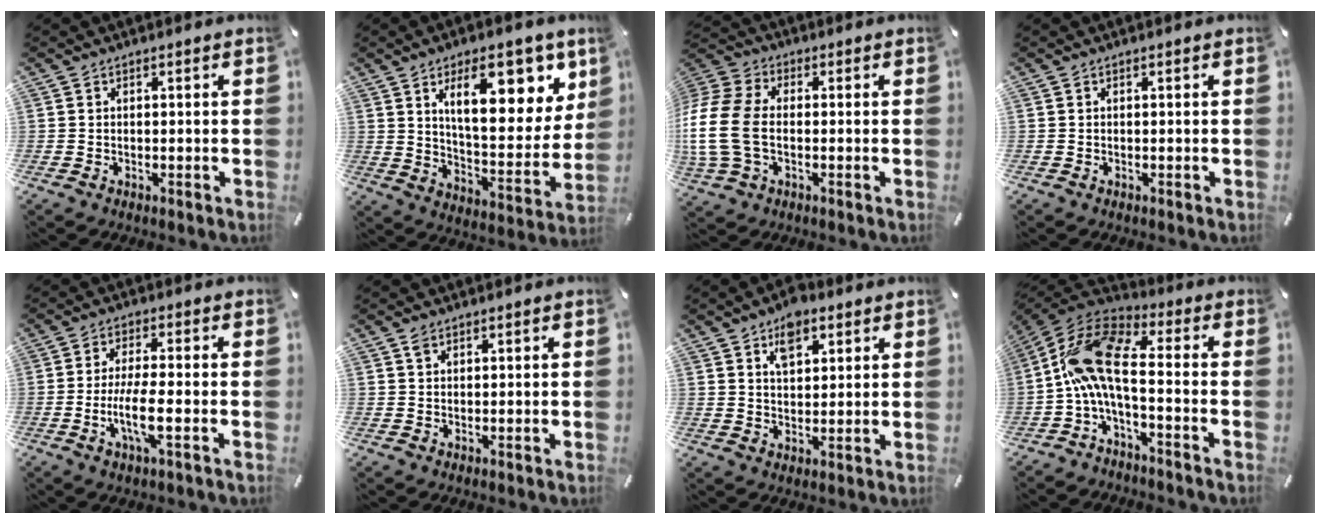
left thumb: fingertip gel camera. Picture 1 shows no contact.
{"total": 18.9, "force": [9.6, 8.4, 14.0], "torque": [-0.192, -0.042, 0.152]}
{"total": 13.5, "force": [-1.6, 9.7, 9.3], "torque": [-0.212, 0.013, -0.027]}
{"total": 0.0}
{"total": 8.6, "force": [-1.9, 2.3, 8.1], "torque": [-0.166, -0.011, -0.038]}
{"total": 1.7, "force": [1.2, 0.9, 0.6], "torque": [-0.013, -0.002, 0.024]}
{"total": 7.1, "force": [4.0, 4.3, 3.9], "torque": [-0.048, -0.012, 0.068]}
{"total": 14.3, "force": [-1.9, 6.5, 12.6], "torque": [-0.266, 0.010, -0.035]}